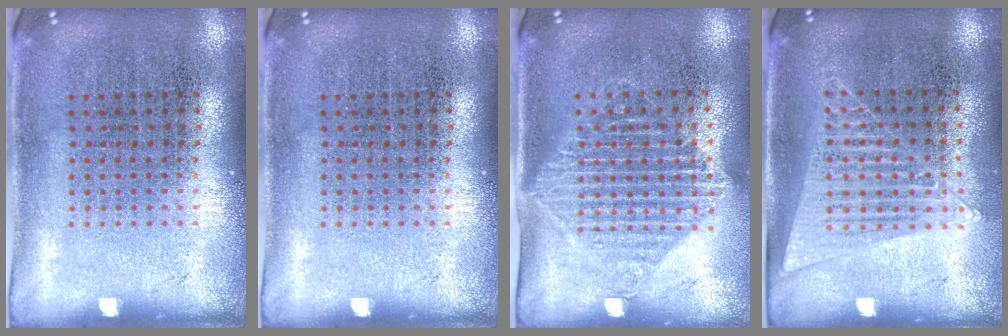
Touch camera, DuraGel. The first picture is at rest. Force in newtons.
{"total": 0.0}
{"total": 1.4, "press": 1.2, "slide": 0.9}
{"total": 1.3, "press": 1.2, "slide": 0.4}